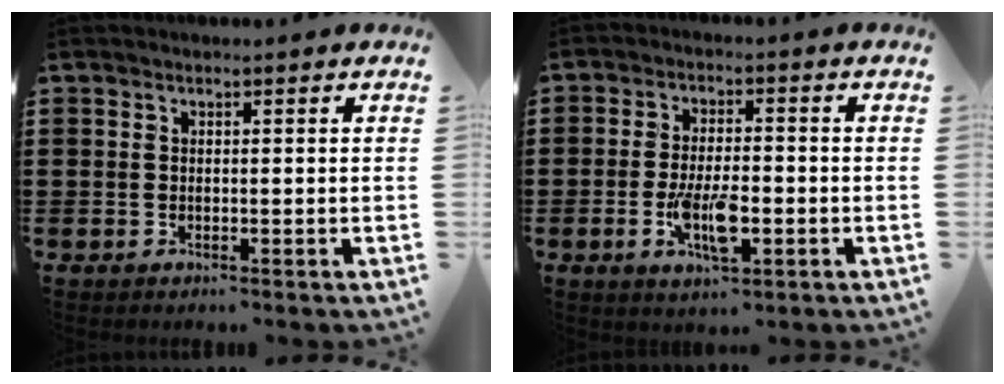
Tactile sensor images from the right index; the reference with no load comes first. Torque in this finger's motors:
{"motor_torque": [2.14, 0.00, 0.84, 0.21]}